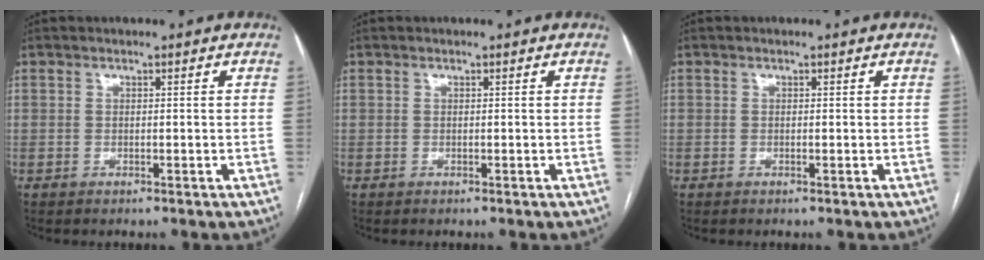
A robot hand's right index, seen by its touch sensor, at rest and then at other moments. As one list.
[{"total": 0.0}, {"total": 0.0}]